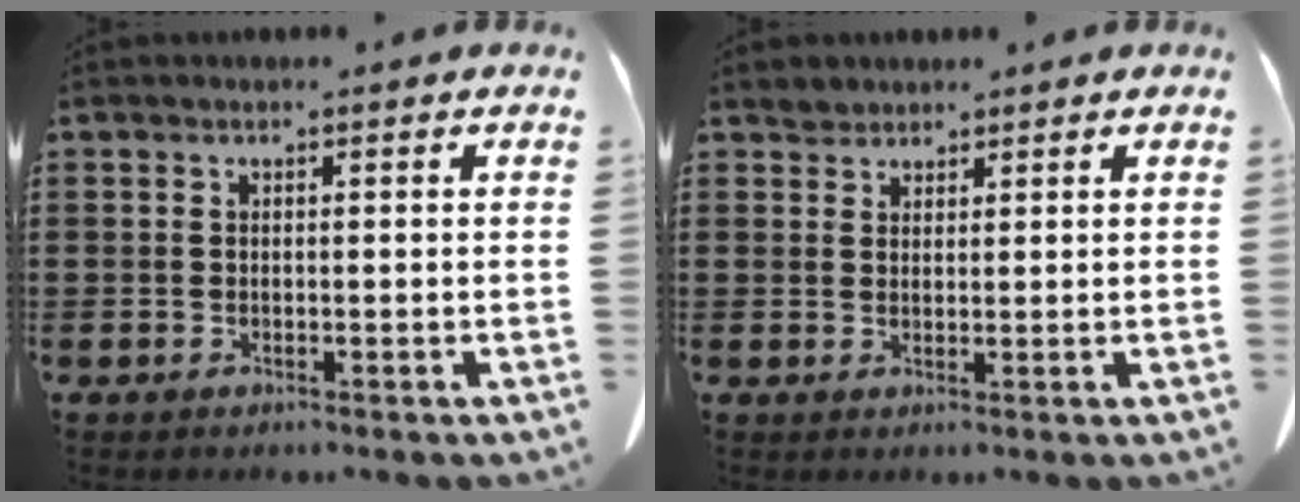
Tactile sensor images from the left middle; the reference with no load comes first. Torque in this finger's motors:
{"motor_torque": [0.43, 0.42, 0.00, 0.01]}